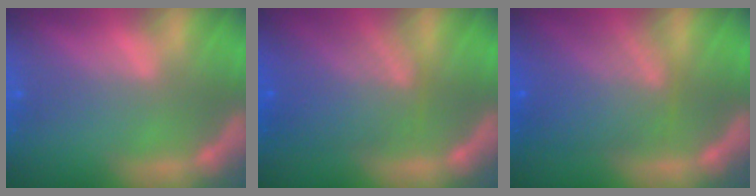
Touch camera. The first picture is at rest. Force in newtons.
{"total": 7.1}
{"total": 7.6}